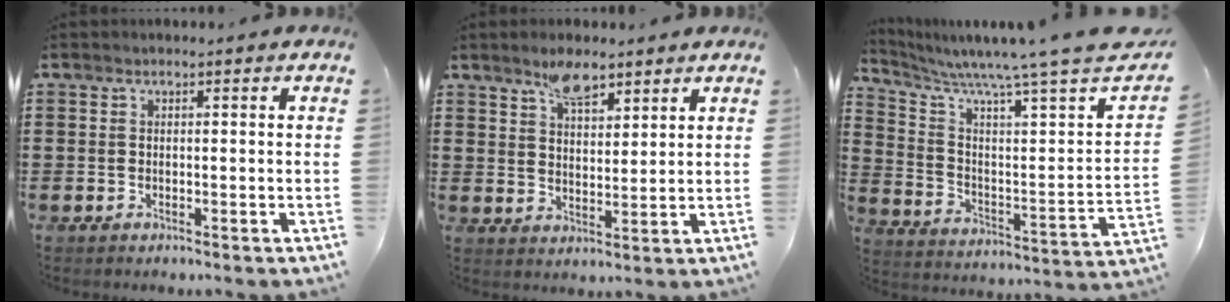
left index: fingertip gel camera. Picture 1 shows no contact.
{"total": 5.5, "force": [4.0, 2.2, 3.1], "torque": [-0.054, 0.000, 0.070]}
{"total": 7.1, "force": [5.8, -0.4, 4.2], "torque": [-0.098, -0.056, 0.087]}